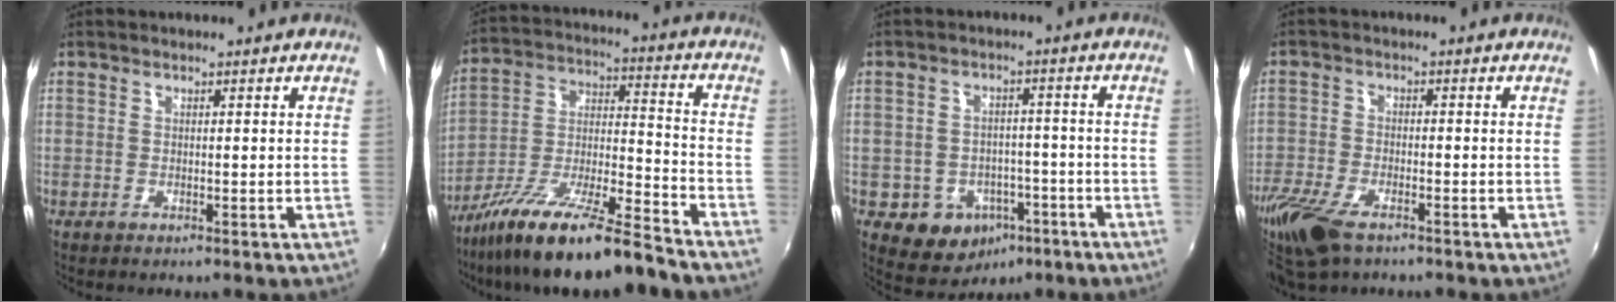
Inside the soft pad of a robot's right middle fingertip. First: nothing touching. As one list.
[{"total": 18.7, "force": [-14.2, 2.3, 11.9], "torque": [-0.215, -0.016, -0.250]}, {"total": 9.7, "force": [-4.8, 7.6, 3.5], "torque": [-0.082, 0.016, -0.045]}, {"total": 11.6, "force": [-7.9, 4.8, 7.1], "torque": [-0.180, -0.040, -0.153]}]